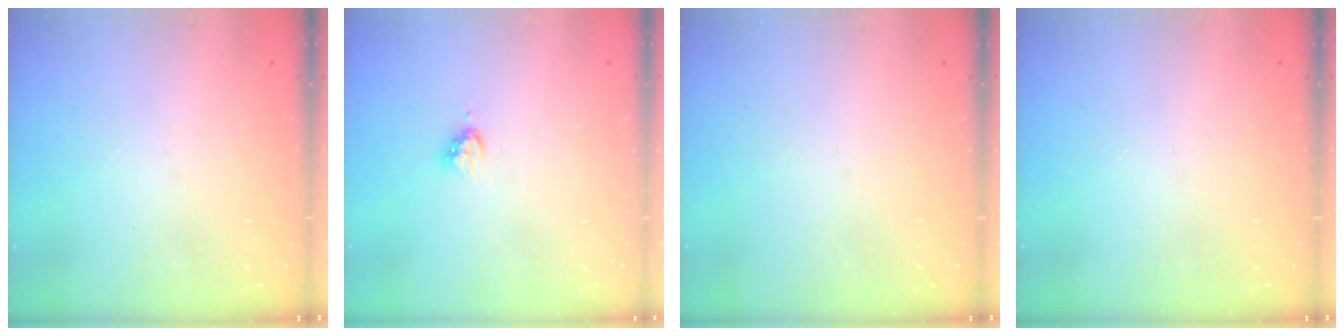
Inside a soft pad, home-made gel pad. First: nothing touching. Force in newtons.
{"total": 4.6, "press": 4.6, "slide": 0.4}
{"total": 0.0}
{"total": 0.0}